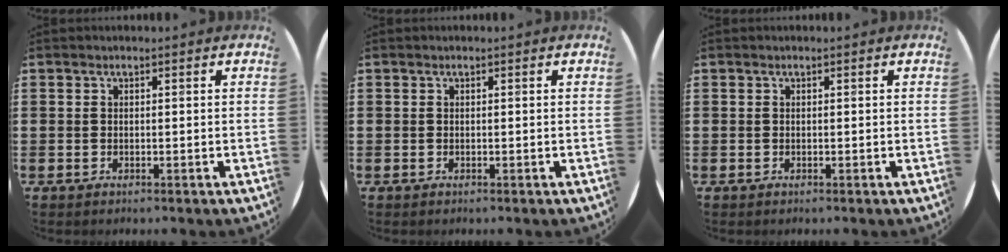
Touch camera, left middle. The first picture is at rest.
{"total": 0.0}
{"total": 0.0}